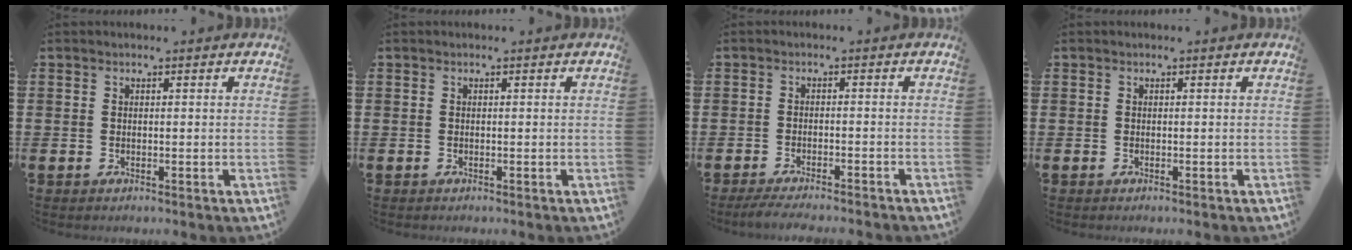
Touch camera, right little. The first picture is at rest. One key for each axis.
{"total": 0.0}
{"total": 2.2, "fx": -2.0, "fy": -0.1, "fz": 0.9, "tx": -0.013, "ty": 0.004, "tz": -0.039}
{"total": 0.0}